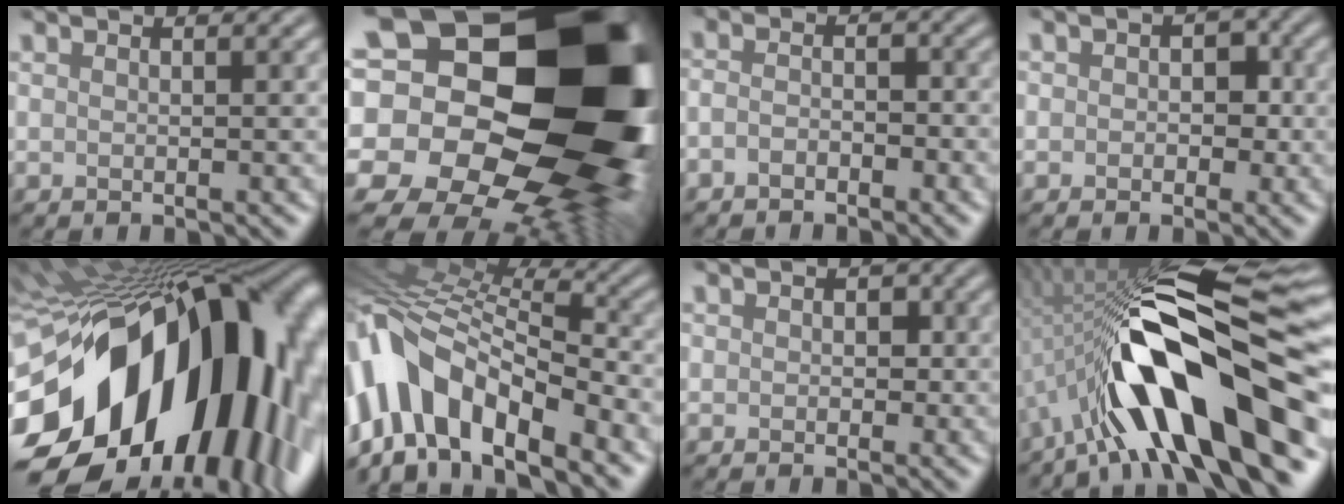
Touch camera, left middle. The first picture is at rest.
{"total": 22.1, "force": [-1.3, 17.0, 14.2], "torque": [-0.273, -0.060, -0.023]}
{"total": 2.4, "force": [-2.3, -0.6, -0.6], "torque": [-0.019, -0.012, -0.013]}
{"total": 1.1, "force": [-1.1, 0.2, -0.2], "torque": [-0.010, -0.012, 0.011]}
{"total": 20.7, "force": [-5.7, 13.3, 14.8], "torque": [-0.287, -0.066, -0.052]}
{"total": 11.8, "force": [-7.1, 5.4, 7.7], "torque": [-0.174, 0.011, -0.096]}
{"total": 1.5, "force": [-1.0, -0.6, -1.0], "torque": [-0.001, -0.014, 0.014]}
{"total": 13.0, "force": [-5.4, 3.2, 11.3], "torque": [-0.192, 0.006, -0.061]}